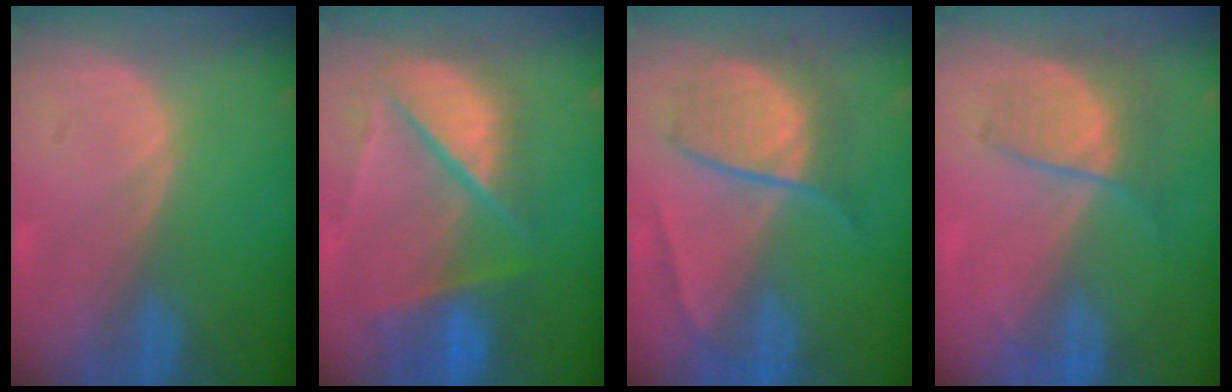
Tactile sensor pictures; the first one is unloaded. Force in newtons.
{"total": 10.6, "press": 8.7, "slide": 6.0}
{"total": 7.3, "press": 7.3, "slide": 0.2}
{"total": 6.7, "press": 6.0, "slide": 3.1}